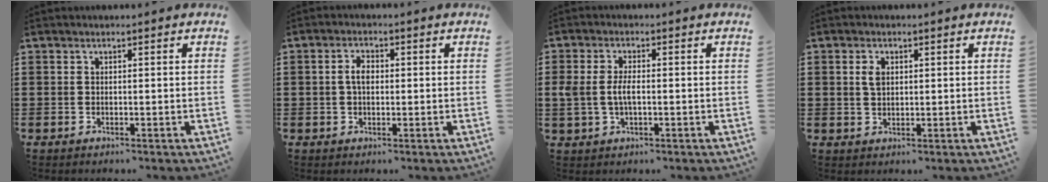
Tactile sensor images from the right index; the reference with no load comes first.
{"total": 2.9, "force": [0.1, 1.6, 2.4], "torque": [-0.049, 0.007, 0.001]}
{"total": 3.9, "force": [-0.2, 2.0, 3.3], "torque": [-0.086, -0.002, -0.011]}
{"total": 2.3, "force": [0.7, 1.4, 1.8], "torque": [-0.039, 0.006, 0.012]}